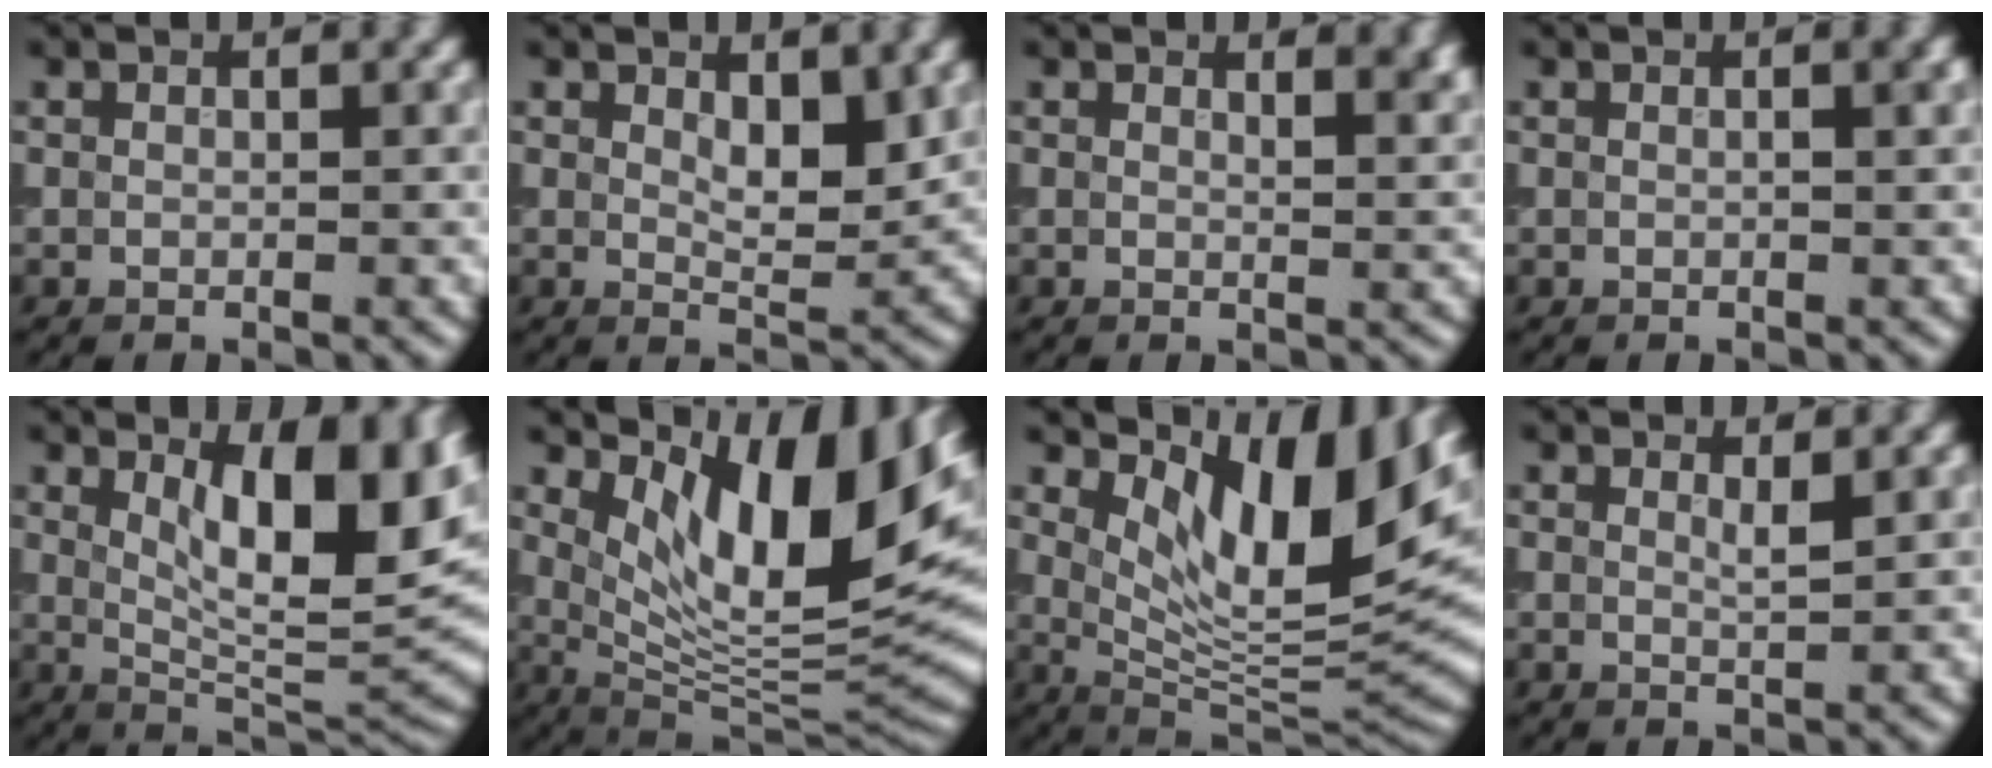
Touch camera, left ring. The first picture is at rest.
{"total": 3.1, "force": [1.2, 1.3, 2.6], "torque": [-0.042, -0.006, 0.021]}
{"total": 2.4, "force": [1.8, 1.0, 1.3], "torque": [0.000, 0.003, 0.022]}
{"total": 0.7, "force": [0.1, 0.0, 0.7], "torque": [-0.009, 0.002, -0.001]}
{"total": 10.2, "force": [3.3, 3.5, 9.0], "torque": [-0.130, -0.003, 0.055]}
{"total": 12.8, "force": [5.3, 4.6, 10.7], "torque": [-0.165, -0.007, 0.101]}
{"total": 11.5, "force": [5.0, 4.4, 9.4], "torque": [-0.144, -0.010, 0.097]}
{"total": 0.8, "force": [0.5, 0.1, 0.6], "torque": [-0.010, -0.004, 0.007]}